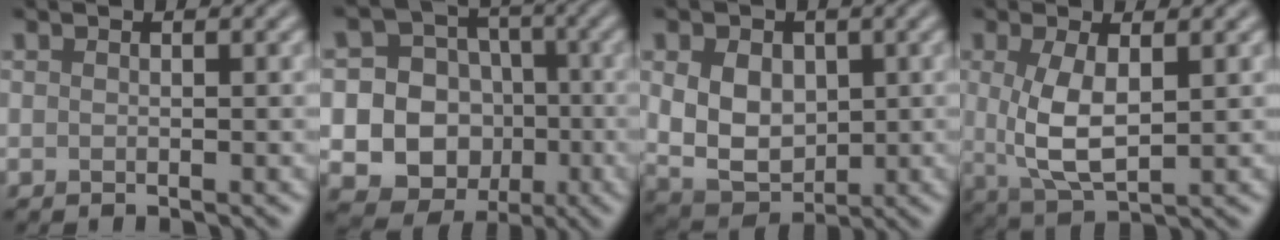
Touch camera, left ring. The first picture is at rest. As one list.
[{"total": 16.3, "force": [-3.1, 15.5, 4.0], "torque": [-0.097, -0.013, -0.062]}, {"total": 5.5, "force": [0.6, 4.1, 3.5], "torque": [-0.070, -0.007, 0.014]}, {"total": 4.8, "force": [0.6, 1.9, 4.3], "torque": [-0.095, -0.005, 0.016]}]